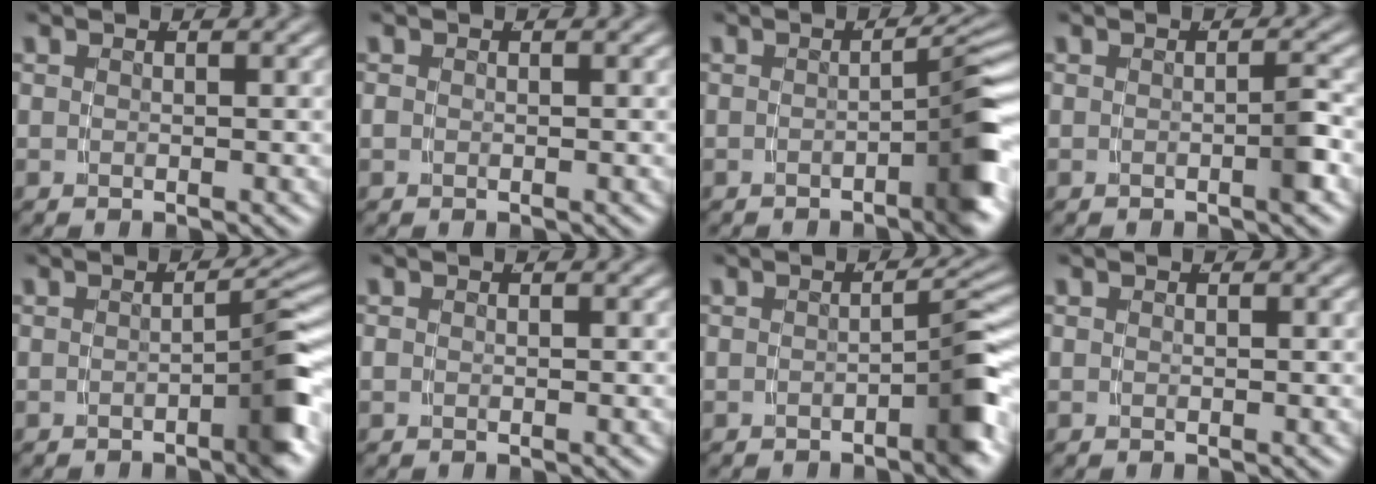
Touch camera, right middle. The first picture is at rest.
{"total": 0.6, "force": [-0.4, 0.3, 0.3], "torque": [-0.010, -0.007, -0.001]}
{"total": 4.4, "force": [-1.6, 0.4, 4.1], "torque": [-0.047, 0.008, -0.031]}
{"total": 1.5, "force": [-0.7, -0.2, 1.3], "torque": [-0.015, 0.004, -0.015]}
{"total": 3.8, "force": [-1.6, 0.3, 3.5], "torque": [-0.042, 0.008, -0.031]}
{"total": 1.1, "force": [-0.5, -0.9, -0.2], "torque": [0.008, -0.015, 0.005]}
{"total": 3.5, "force": [-1.6, 0.3, 3.1], "torque": [-0.037, 0.008, -0.030]}
{"total": 0.0}